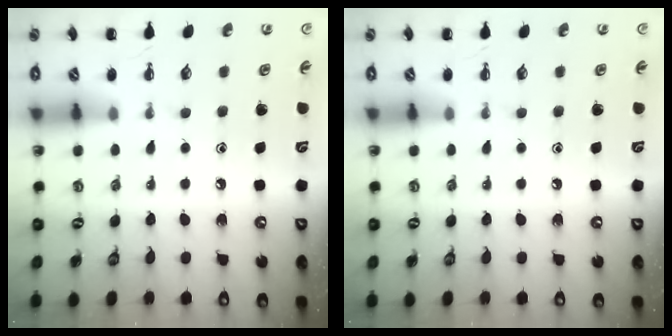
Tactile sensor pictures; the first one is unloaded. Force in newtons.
{"total": 0.0}